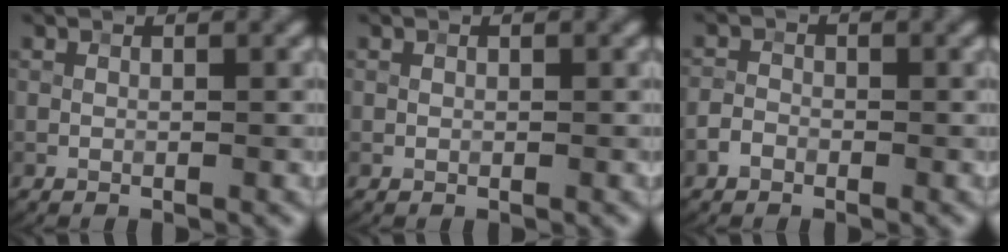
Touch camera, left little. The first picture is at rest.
{"total": 0.0}
{"total": 1.6, "force": [-0.9, 1.1, 0.6], "torque": [-0.007, 0.005, -0.023]}